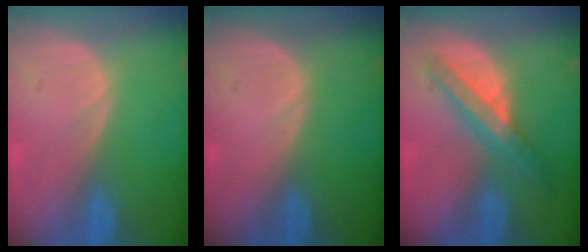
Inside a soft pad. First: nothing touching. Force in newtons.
{"total": 0.0}
{"total": 7.1, "press": 6.0, "slide": 3.7}